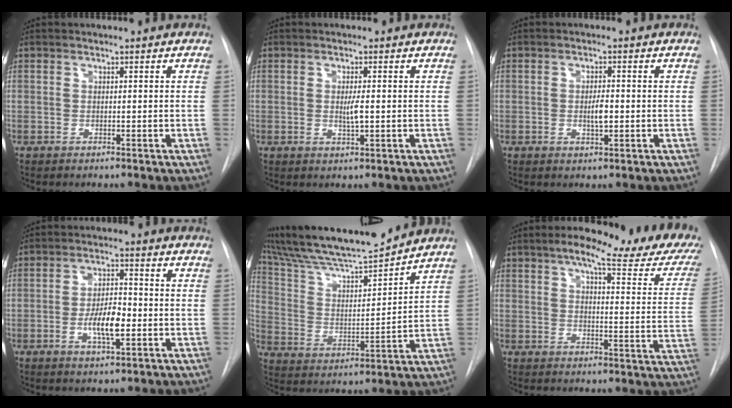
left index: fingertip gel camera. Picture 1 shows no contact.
{"total": 2.2, "force": [0.0, 0.2, 2.2], "torque": [-0.042, -0.004, 0.000]}
{"total": 2.6, "force": [-0.3, 0.7, 2.5], "torque": [-0.044, 0.000, -0.003]}
{"total": 6.6, "force": [-1.7, 2.0, 6.0], "torque": [-0.110, 0.002, -0.028]}
{"total": 15.5, "force": [14.2, 0.7, 6.3], "torque": [-0.115, -0.002, 0.249]}
{"total": 20.7, "force": [16.3, 3.1, 12.4], "torque": [-0.162, -0.029, 0.186]}